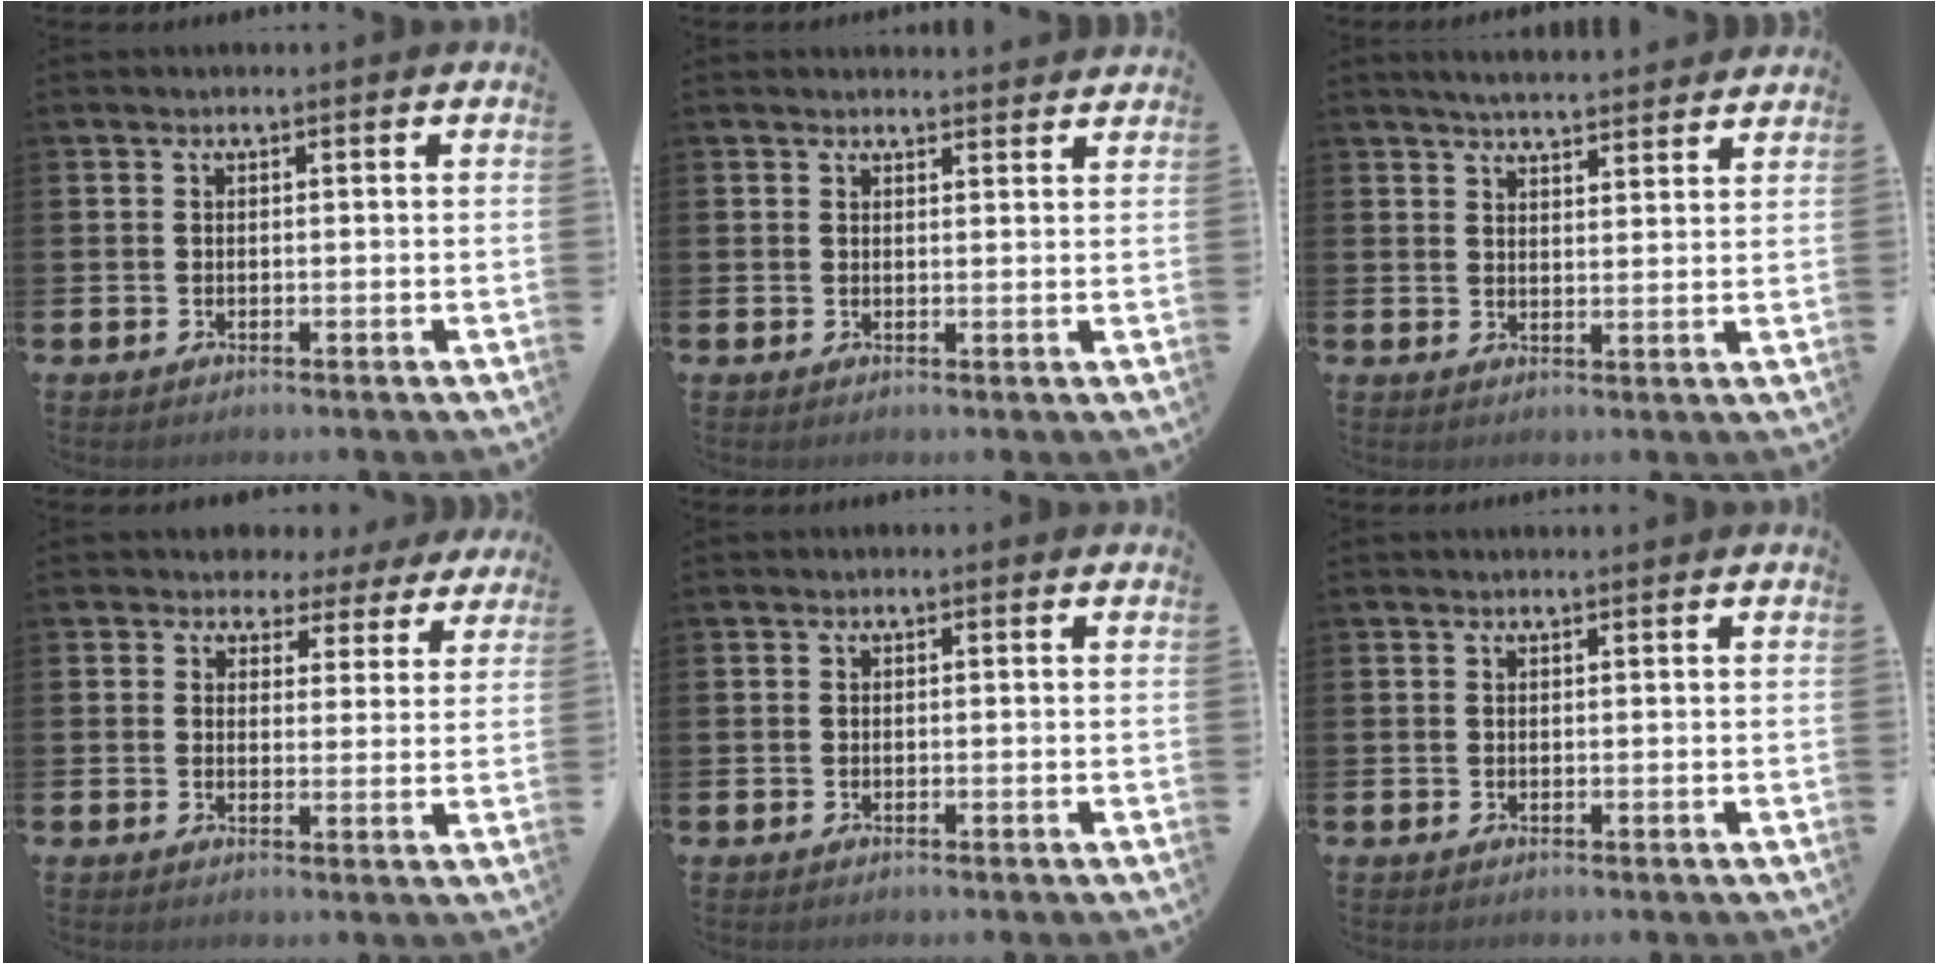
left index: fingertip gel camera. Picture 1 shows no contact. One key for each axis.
{"total": 1.9, "fx": 1.9, "fy": 0.2, "fz": -0.1, "tx": 0.007, "ty": -0.012, "tz": 0.033}
{"total": 4.3, "fx": 4.3, "fy": 0.0, "fz": 0.6, "tx": -0.023, "ty": -0.024, "tz": 0.077}
{"total": 3.3, "fx": 2.5, "fy": 2.2, "fz": 0.0, "tx": -0.005, "ty": -0.018, "tz": 0.037}
{"total": 0.0}
{"total": 0.0}